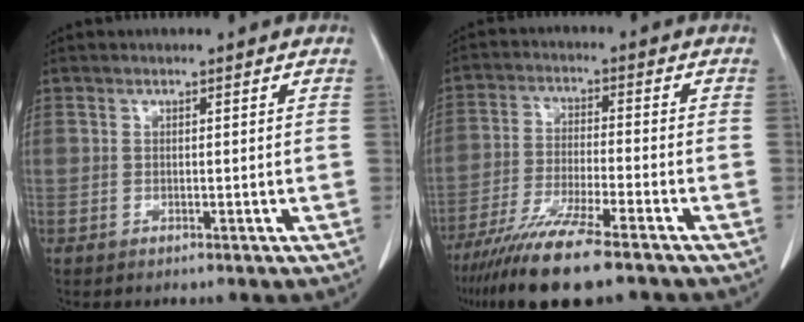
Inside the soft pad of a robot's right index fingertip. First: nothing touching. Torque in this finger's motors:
{"motor_torque": [0.93, -0.94, 0.72, 0.21]}